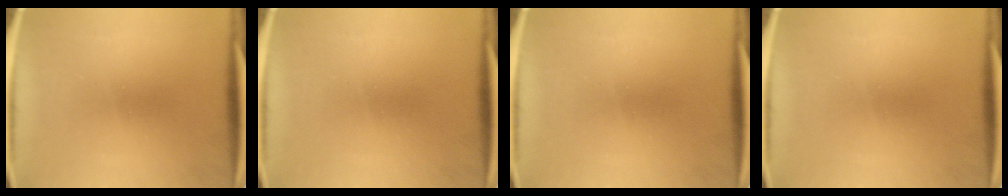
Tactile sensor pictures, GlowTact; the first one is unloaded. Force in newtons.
{"total": 0.0}
{"total": 0.0}
{"total": 0.0}